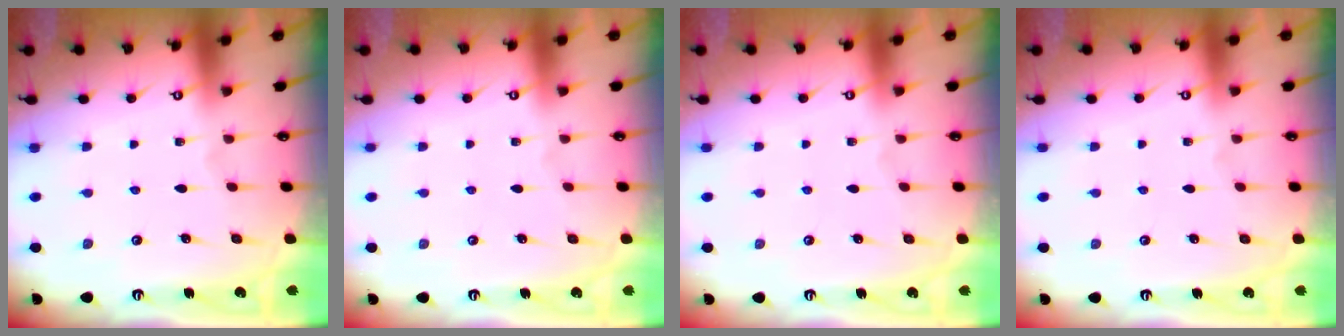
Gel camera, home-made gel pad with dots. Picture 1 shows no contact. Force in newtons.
{"total": 0.0}
{"total": 0.0}
{"total": 0.0}